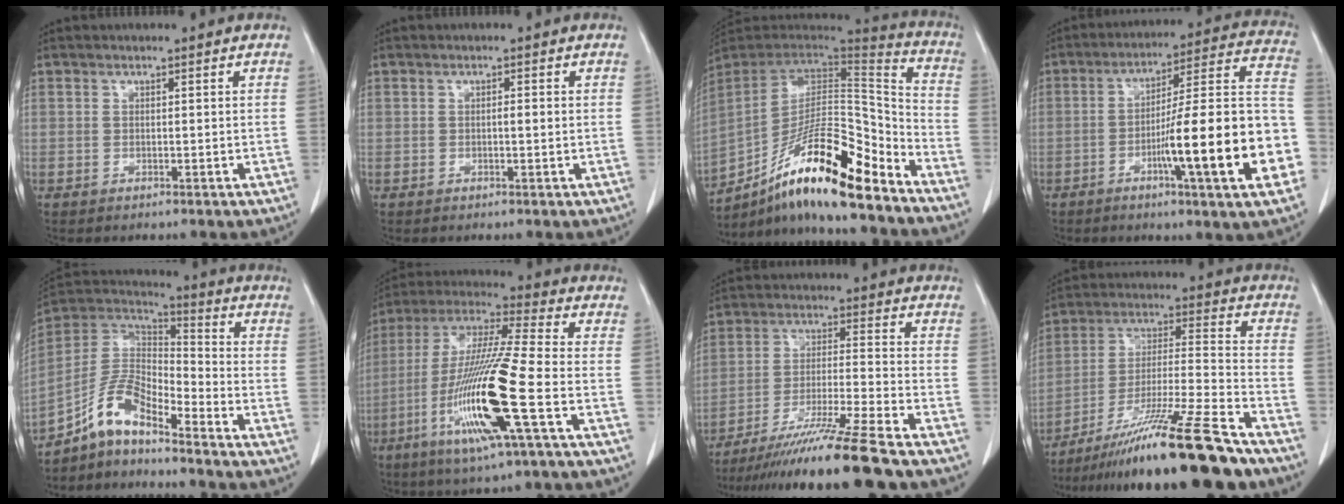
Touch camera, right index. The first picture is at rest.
{"total": 0.9, "force": [-0.1, 0.1, 0.9], "torque": [-0.013, 0.001, -0.001]}
{"total": 22.0, "force": [-15.1, 3.2, 15.7], "torque": [-0.258, 0.000, -0.261]}
{"total": 21.4, "force": [-6.4, 0.7, 20.5], "torque": [-0.238, 0.012, -0.094]}
{"total": 9.8, "force": [-7.3, 2.2, 6.1], "torque": [-0.139, 0.024, -0.142]}
{"total": 18.3, "force": [-6.0, 0.1, 17.3], "torque": [-0.361, -0.024, -0.120]}
{"total": 15.2, "force": [-12.4, -2.4, 8.5], "torque": [-0.145, -0.032, -0.209]}
{"total": 22.0, "force": [-17.1, -0.5, 13.8], "torque": [-0.226, -0.027, -0.292]}